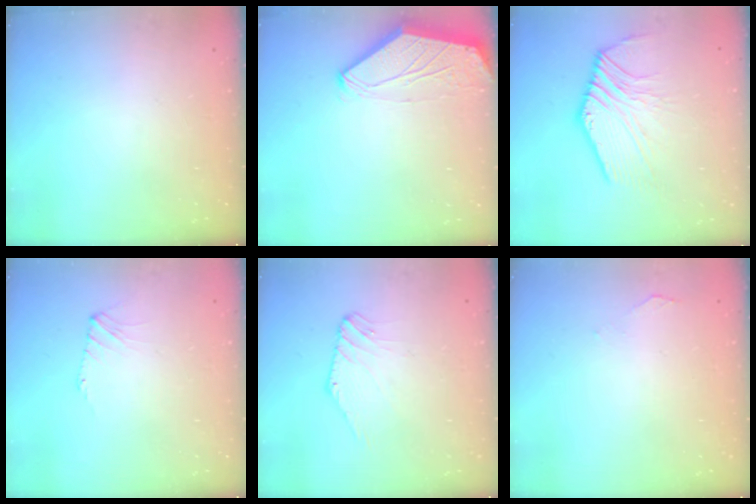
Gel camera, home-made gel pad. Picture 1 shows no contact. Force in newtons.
{"total": 0.0}
{"total": 6.3, "press": 6.1, "slide": 1.3}
{"total": 2.5, "press": 2.4, "slide": 0.6}
{"total": 1.7, "press": 1.7, "slide": 0.4}
{"total": 1.8, "press": 1.8, "slide": 0.4}